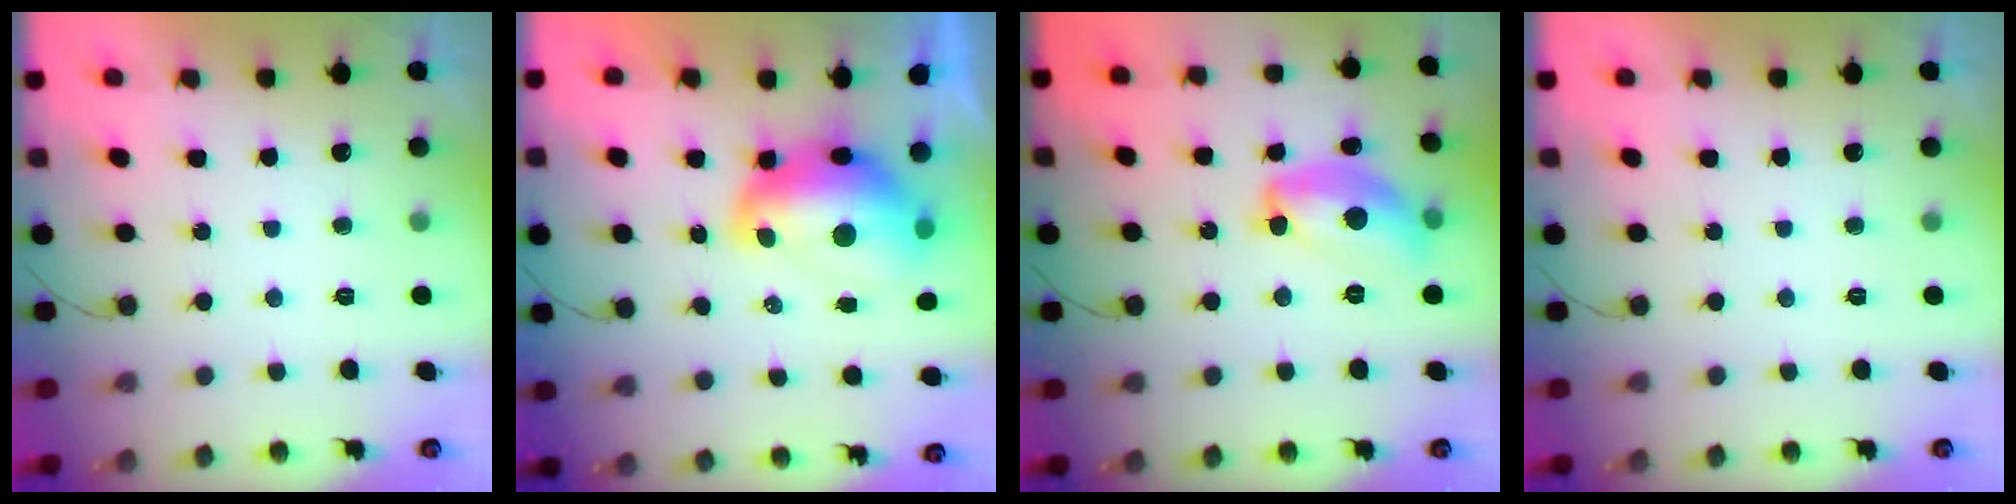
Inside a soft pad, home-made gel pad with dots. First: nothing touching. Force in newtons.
{"total": 14.5, "press": 14.4, "slide": 1.2}
{"total": 14.9, "press": 14.9, "slide": 0.7}
{"total": 0.0}